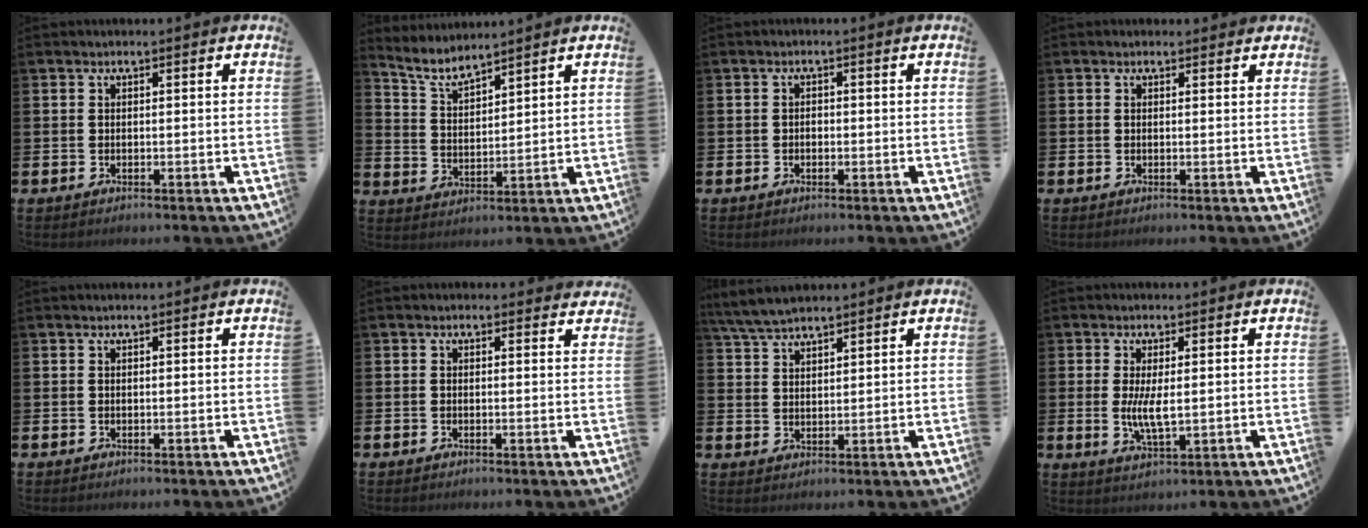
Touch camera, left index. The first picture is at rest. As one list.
[{"total": 5.3, "force": [5.0, 0.7, 1.6], "torque": [-0.055, -0.023, 0.091]}, {"total": 0.8, "force": [-0.3, 0.7, 0.4], "torque": [-0.008, 0.002, -0.007]}, {"total": 0.8, "force": [0.6, 0.5, 0.1], "torque": [0.005, 0.004, 0.008]}, {"total": 0.0}, {"total": 0.7, "force": [0.5, 0.5, 0.1], "torque": [0.005, 0.003, 0.007]}, {"total": 5.0, "force": [4.8, 0.8, 1.5], "torque": [-0.049, -0.011, 0.090]}, {"total": 4.3, "force": [0.5, 1.4, 4.0], "torque": [-0.071, -0.001, 0.007]}]